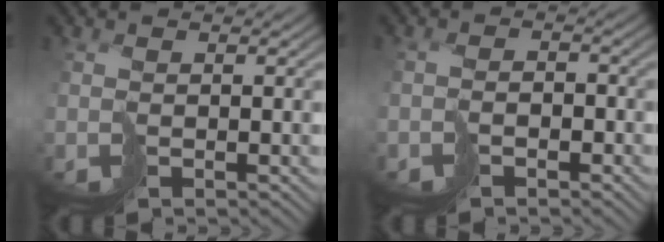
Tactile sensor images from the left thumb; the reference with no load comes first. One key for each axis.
{"total": 2.1, "fx": -1.8, "fy": 1.2, "fz": 0.3, "tx": 0.009, "ty": 0.001, "tz": -0.036}